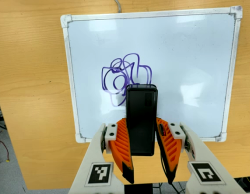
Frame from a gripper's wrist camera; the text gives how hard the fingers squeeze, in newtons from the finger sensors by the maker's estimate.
{"total": 5.9, "left": 3.9, "right": 7.9}